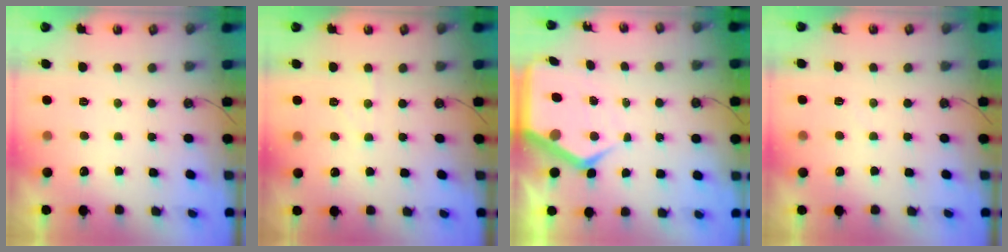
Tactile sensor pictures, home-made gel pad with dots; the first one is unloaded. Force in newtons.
{"total": 4.0, "press": 4.0, "slide": 0.5}
{"total": 7.8, "press": 7.8, "slide": 0.7}
{"total": 3.9, "press": 3.9, "slide": 0.5}